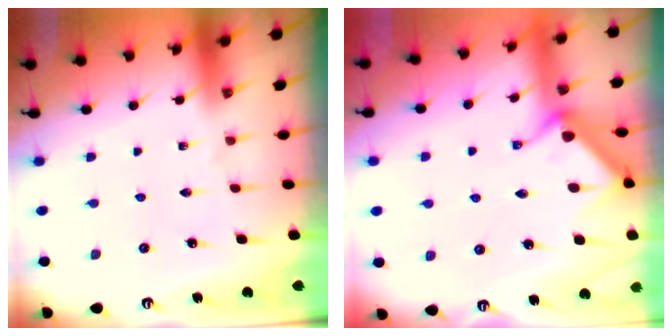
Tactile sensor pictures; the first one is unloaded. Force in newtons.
{"total": 10.0, "press": 9.9, "slide": 1.2}